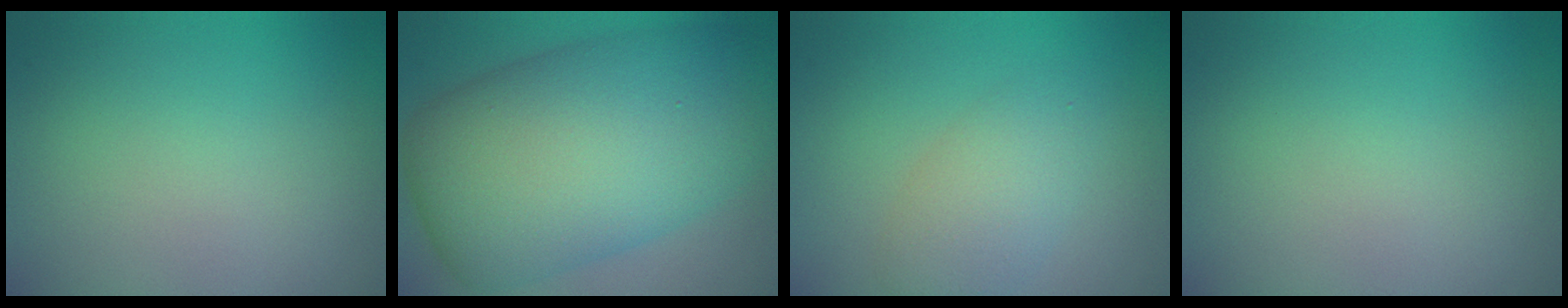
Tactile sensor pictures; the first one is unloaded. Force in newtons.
{"total": 13.7, "press": 13.7, "slide": 0.3}
{"total": 3.1, "press": 3.1, "slide": 0.0}
{"total": 0.0}